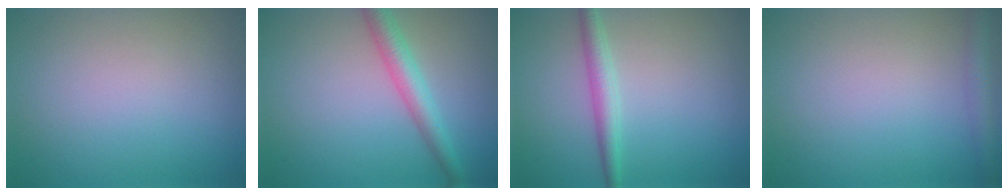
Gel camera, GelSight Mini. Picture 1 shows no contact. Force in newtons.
{"total": 3.5, "press": 3.5, "slide": 0.1}
{"total": 2.4, "press": 2.4, "slide": 0.1}
{"total": 2.1, "press": 2.1, "slide": 0.1}